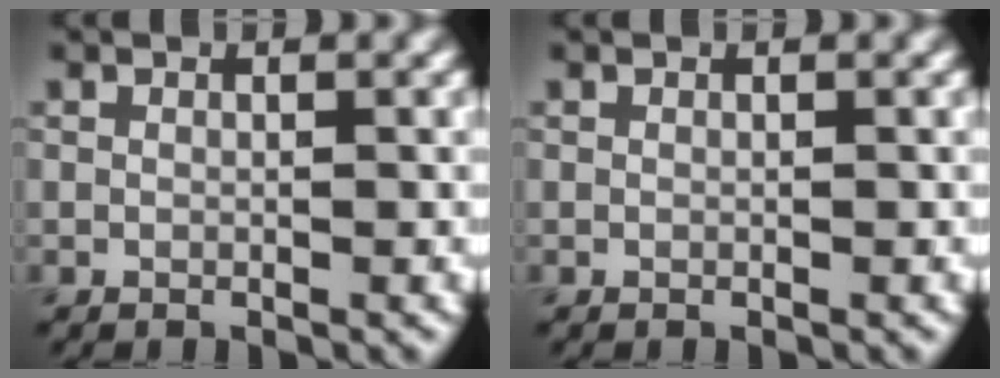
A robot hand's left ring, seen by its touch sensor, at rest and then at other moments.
{"total": 0.0}